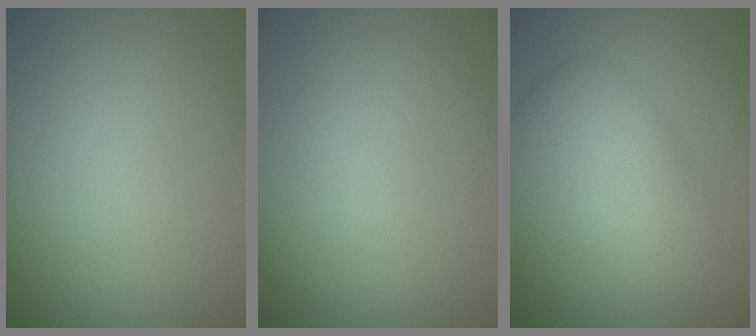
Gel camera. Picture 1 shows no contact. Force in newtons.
{"total": 0.7, "press": 0.7, "slide": 0.0}
{"total": 4.3, "press": 4.3, "slide": 0.1}